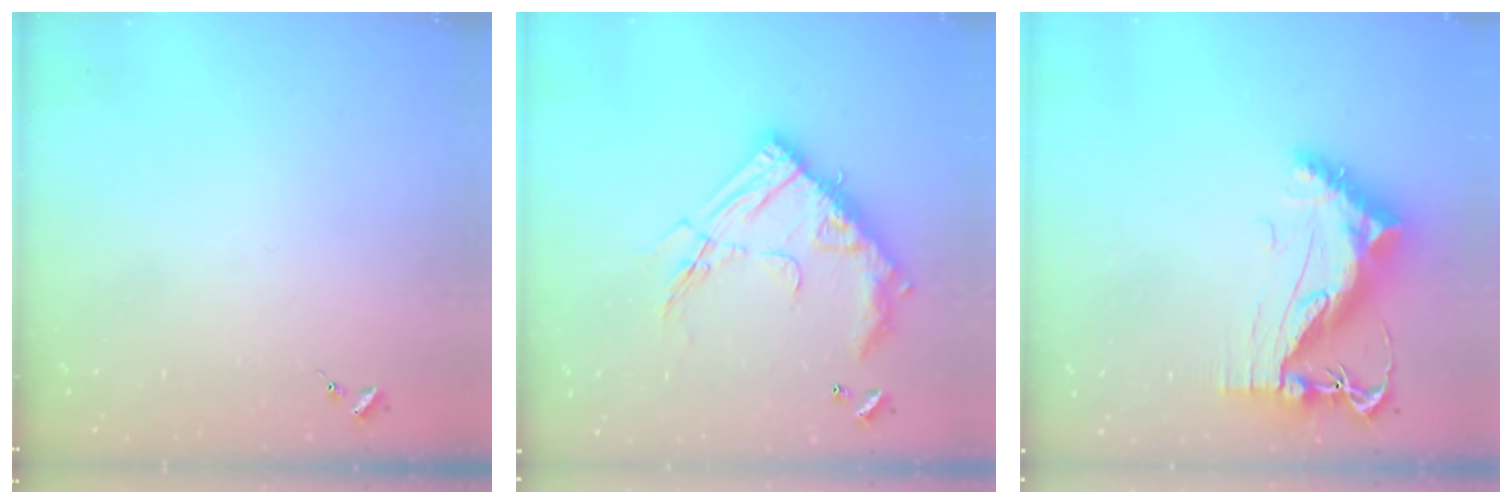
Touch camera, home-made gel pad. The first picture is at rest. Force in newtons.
{"total": 20.3, "press": 20.2, "slide": 1.9}
{"total": 11.9, "press": 11.9, "slide": 1.0}